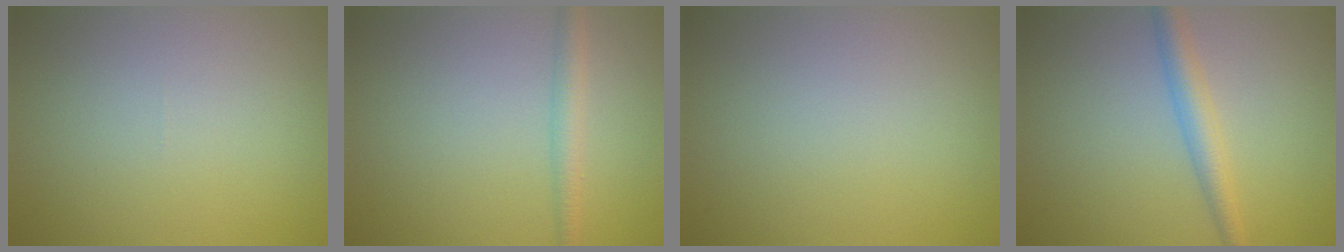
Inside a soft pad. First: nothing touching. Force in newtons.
{"total": 2.2, "press": 2.2, "slide": 0.1}
{"total": 0.0}
{"total": 3.0, "press": 3.0, "slide": 0.0}